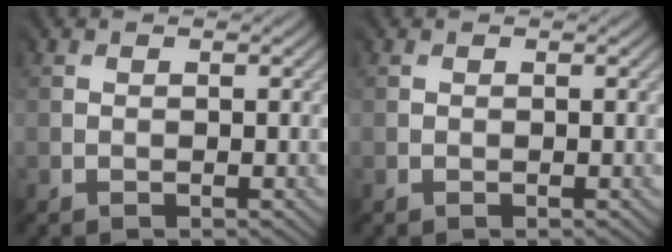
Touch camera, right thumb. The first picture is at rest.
{"total": 0.0}